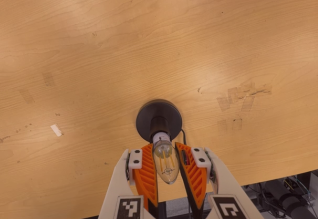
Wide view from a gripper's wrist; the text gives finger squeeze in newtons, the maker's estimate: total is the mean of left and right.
{"total": 13.5, "left": 13.4, "right": 13.6}